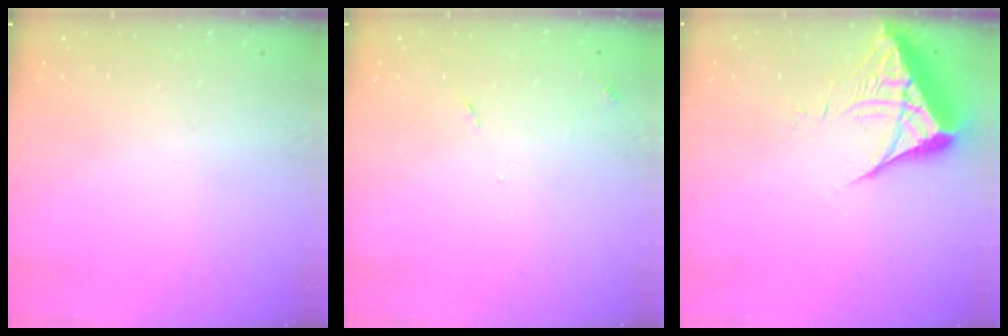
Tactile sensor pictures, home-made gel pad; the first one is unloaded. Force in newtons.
{"total": 7.4, "press": 7.4, "slide": 0.7}
{"total": 7.2, "press": 7.2, "slide": 0.6}